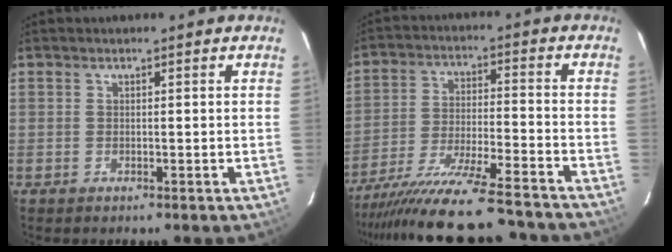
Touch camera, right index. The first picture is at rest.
{"total": 22.8, "force": [-20.8, 1.1, 9.4], "torque": [-0.180, -0.059, -0.319]}